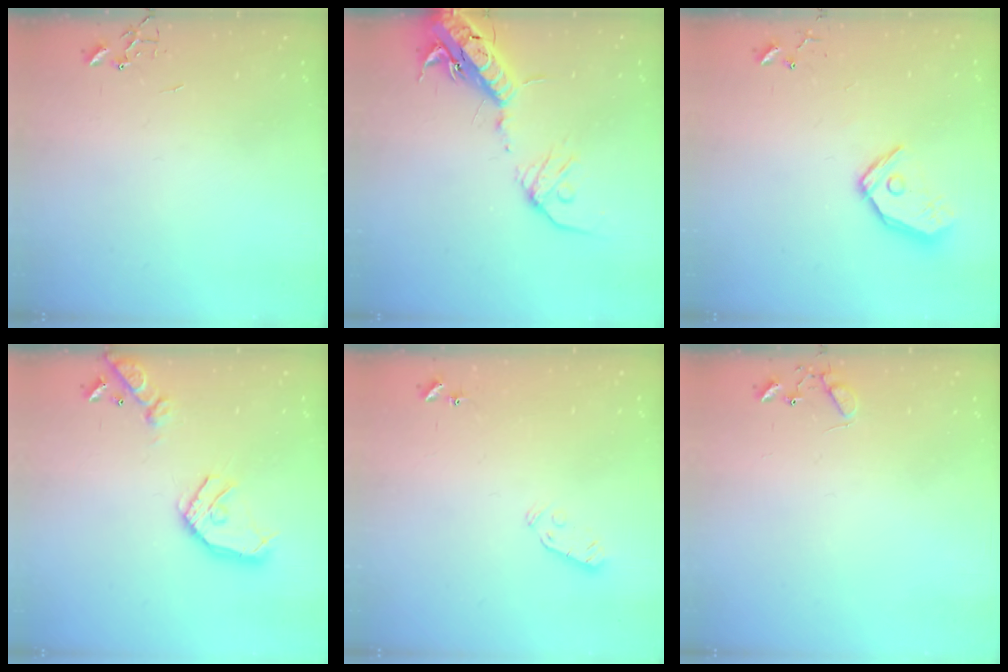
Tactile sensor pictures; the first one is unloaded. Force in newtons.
{"total": 17.9, "press": 17.4, "slide": 4.3}
{"total": 12.4, "press": 12.2, "slide": 1.9}
{"total": 16.6, "press": 16.4, "slide": 2.5}
{"total": 3.8, "press": 3.7, "slide": 0.8}
{"total": 6.1, "press": 6.1, "slide": 0.5}